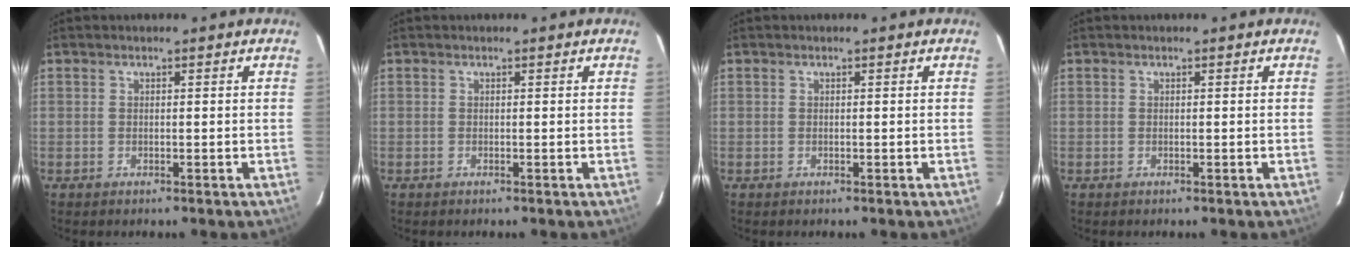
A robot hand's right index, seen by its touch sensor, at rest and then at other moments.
{"total": 0.0}
{"total": 0.0}
{"total": 0.0}